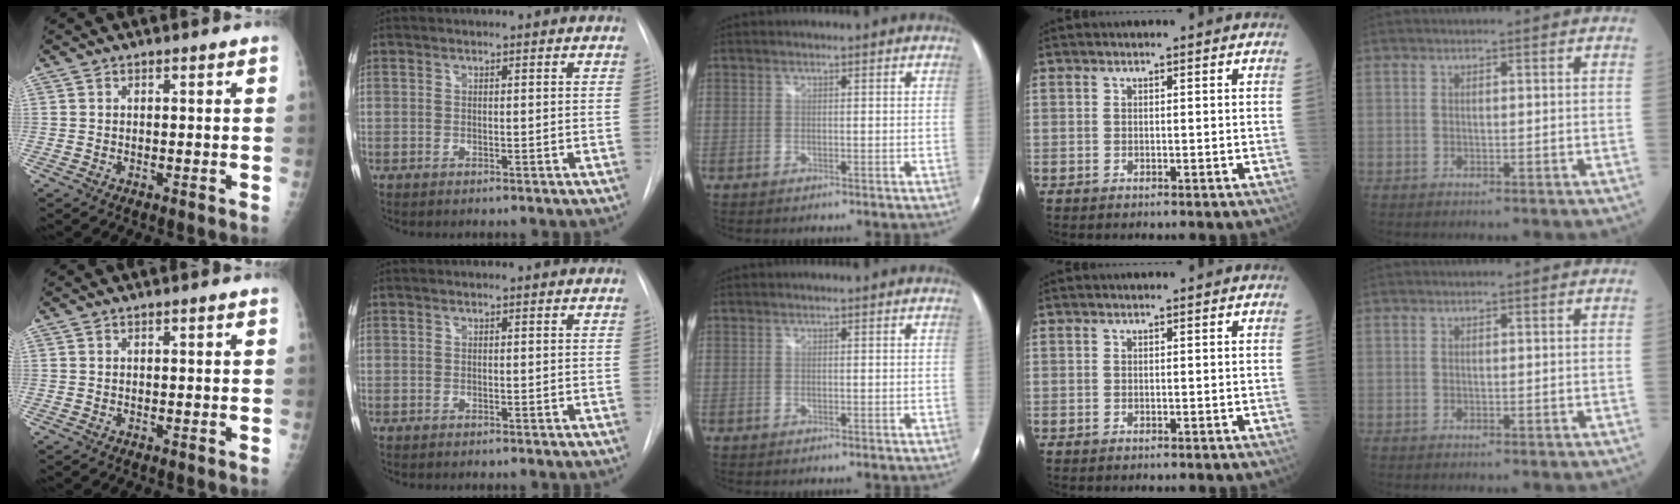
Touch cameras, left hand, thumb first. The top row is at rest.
{}